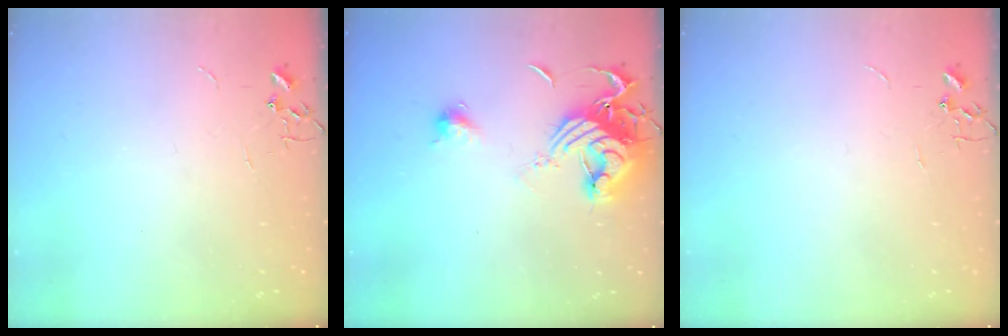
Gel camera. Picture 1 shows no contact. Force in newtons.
{"total": 14.9, "press": 14.9, "slide": 1.1}
{"total": 0.0}